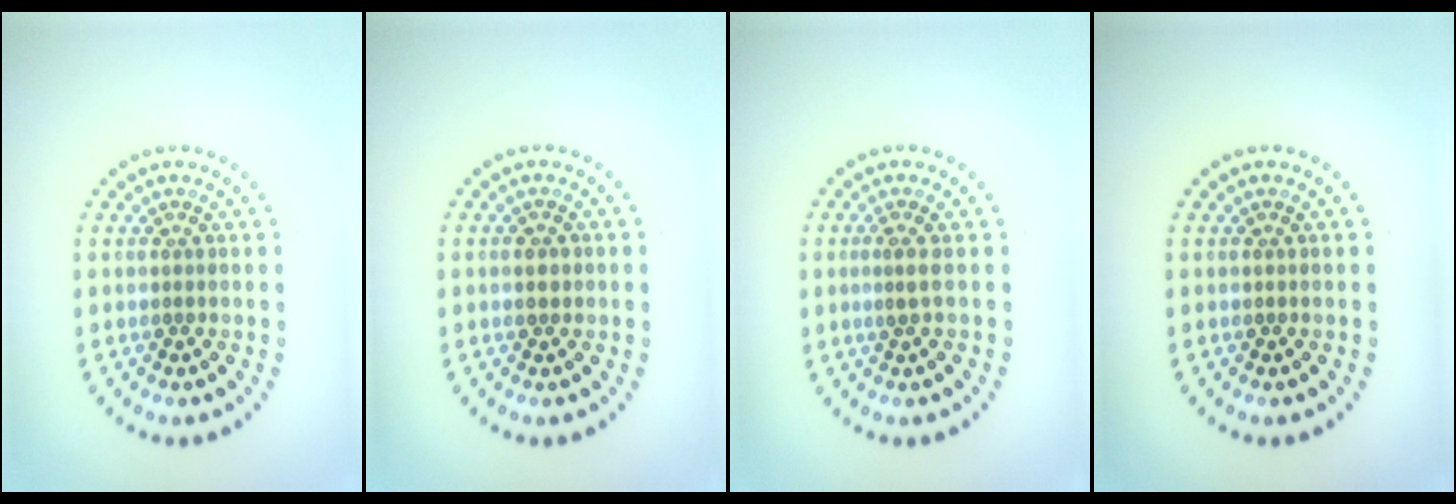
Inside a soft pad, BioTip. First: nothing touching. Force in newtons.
{"total": 1.1, "press": 1.1, "slide": 0.1}
{"total": 1.2, "press": 0.7, "slide": 1.0}
{"total": 0.0}